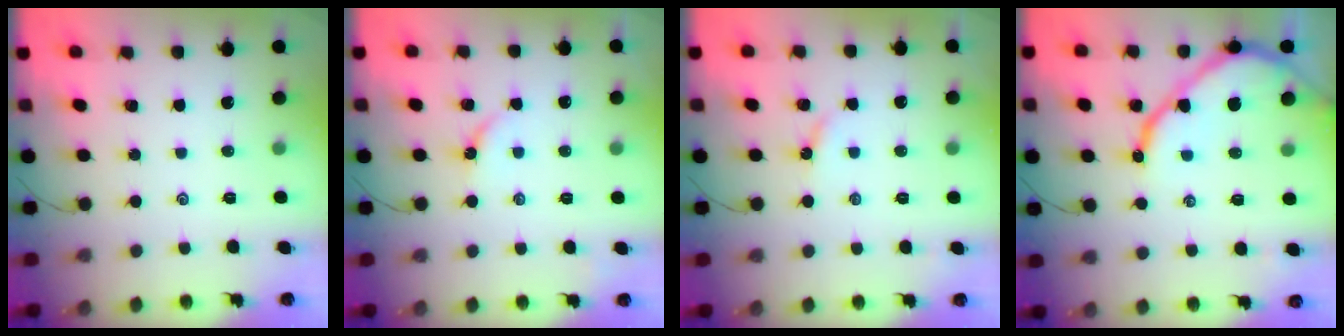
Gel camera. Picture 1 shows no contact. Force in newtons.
{"total": 5.7, "press": 5.7, "slide": 0.7}
{"total": 2.9, "press": 2.9, "slide": 0.3}
{"total": 10.4, "press": 10.4, "slide": 1.2}